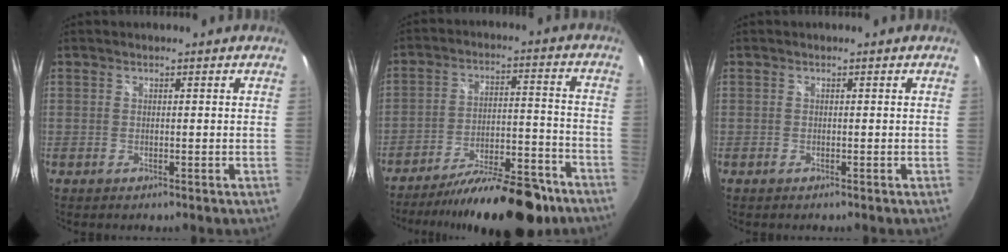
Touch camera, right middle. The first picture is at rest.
{"total": 18.3, "force": [-14.7, 4.8, 9.7], "torque": [-0.156, -0.011, -0.212]}
{"total": 0.0}